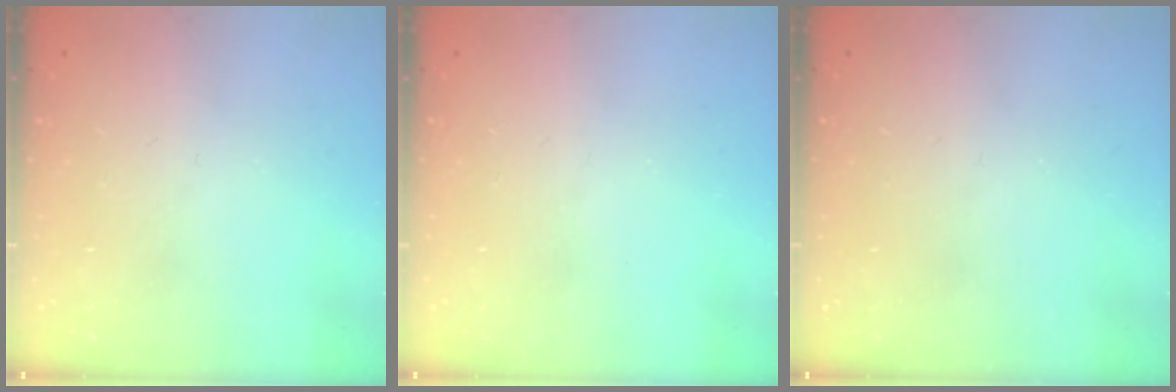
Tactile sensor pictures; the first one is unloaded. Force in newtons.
{"total": 0.0}
{"total": 0.0}